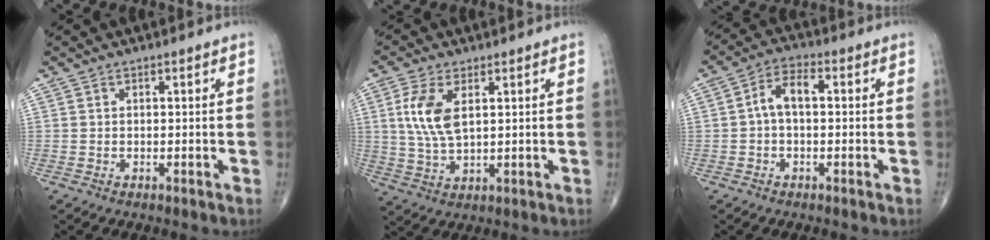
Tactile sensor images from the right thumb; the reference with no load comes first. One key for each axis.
{"total": 8.2, "fx": 2.2, "fy": 3.8, "fz": 6.9, "tx": -0.149, "ty": -0.005, "tz": 0.049}
{"total": 5.6, "fx": 0.1, "fy": 3.0, "fz": 4.7, "tx": -0.084, "ty": 0.024, "tz": -0.006}